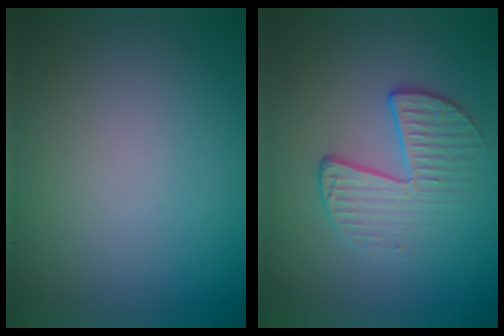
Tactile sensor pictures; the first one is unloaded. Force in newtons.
{"total": 2.8, "press": 2.0, "slide": 1.9}